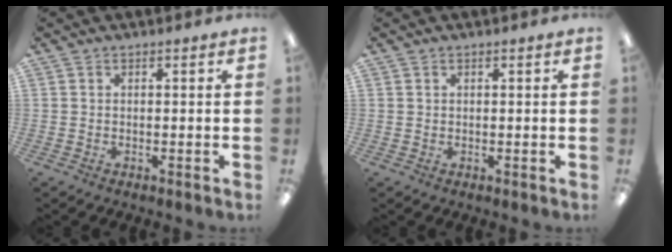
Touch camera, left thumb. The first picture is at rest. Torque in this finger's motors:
{"motor_torque": [-0.15, 0.00, 0.11, -0.03, 0.00]}